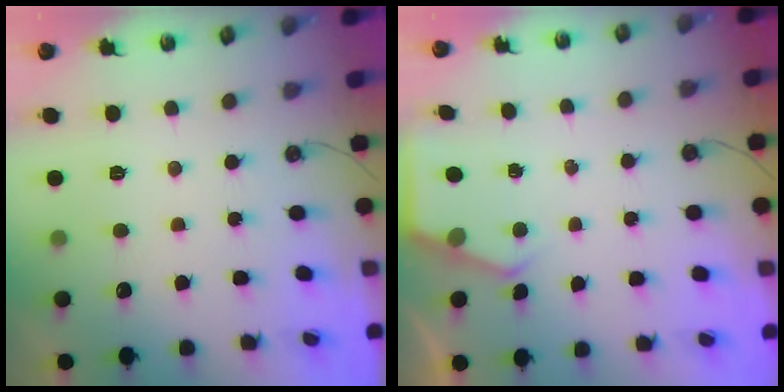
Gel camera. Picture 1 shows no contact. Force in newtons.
{"total": 2.7, "press": 2.7, "slide": 0.5}